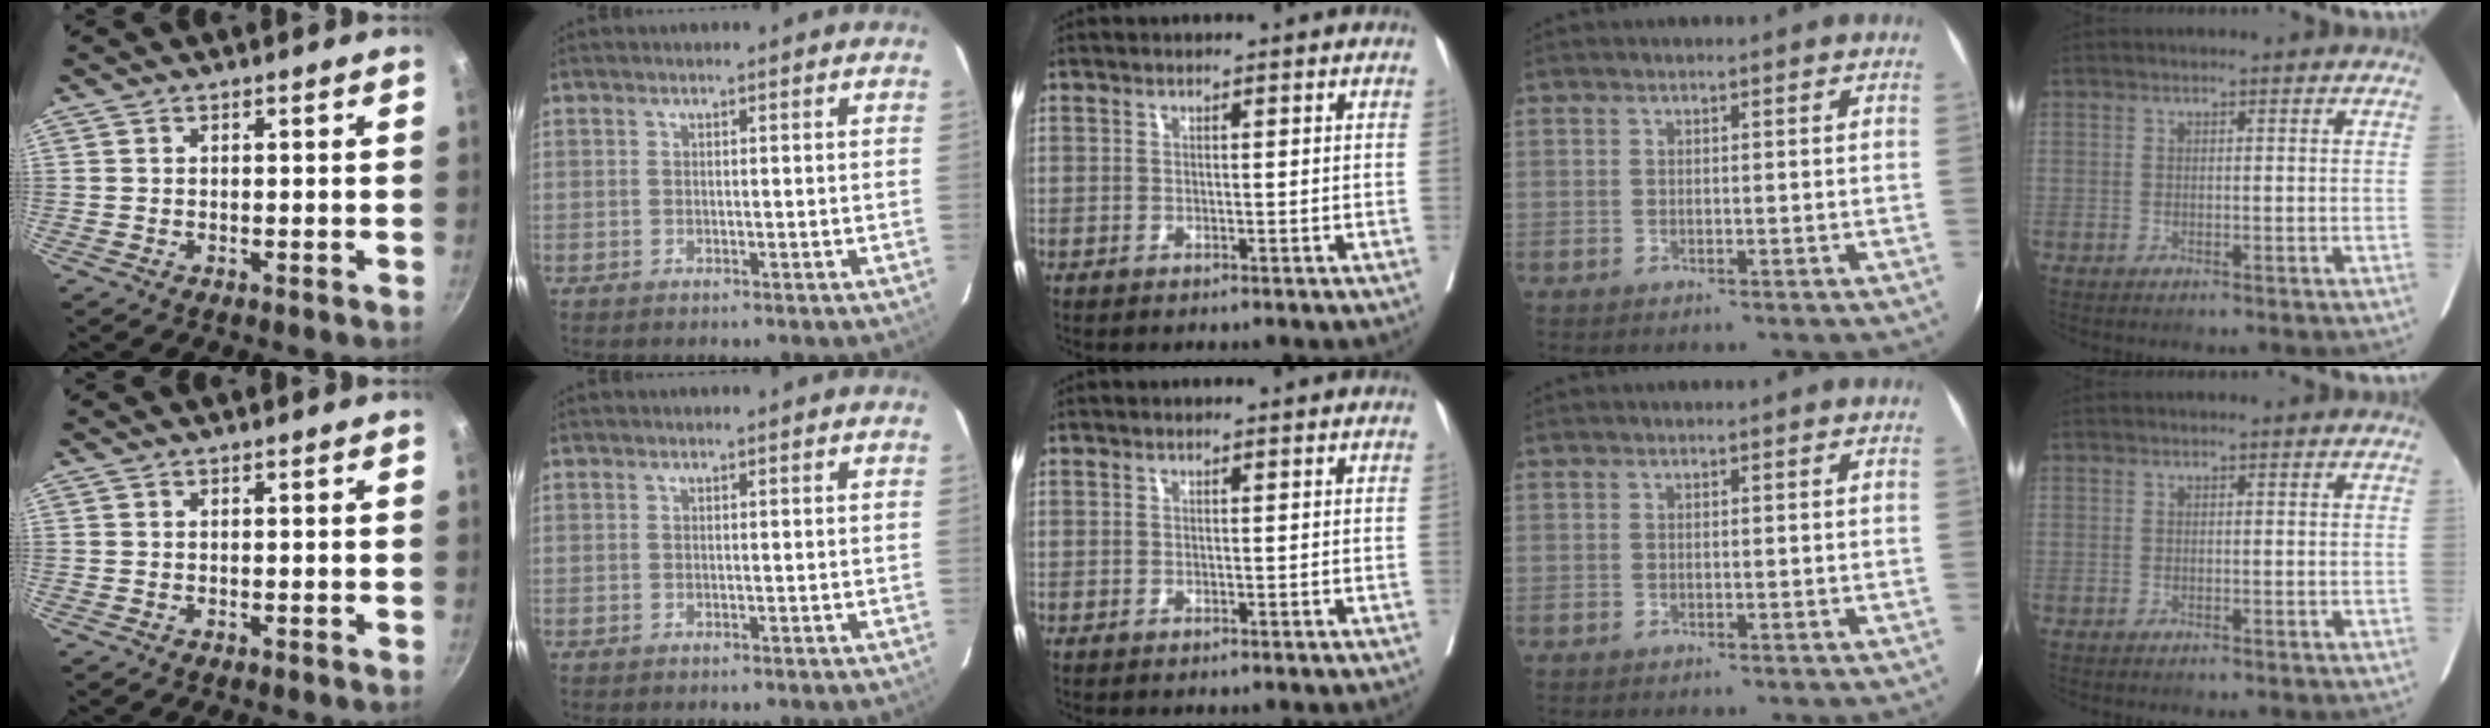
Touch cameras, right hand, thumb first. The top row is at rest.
{}